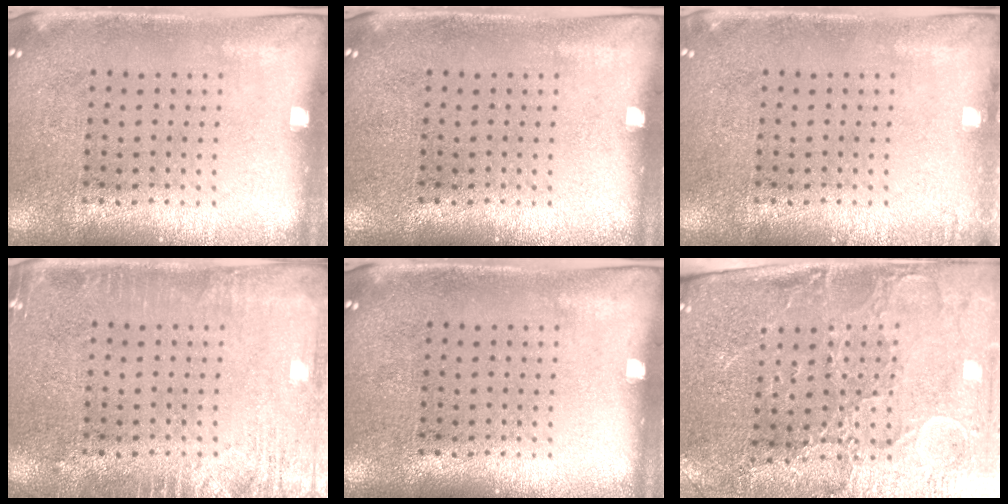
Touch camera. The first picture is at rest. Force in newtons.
{"total": 0.0}
{"total": 0.7, "press": 0.7, "slide": 0.1}
{"total": 2.7, "press": 2.7, "slide": 0.4}
{"total": 0.0}
{"total": 3.3, "press": 3.1, "slide": 1.1}